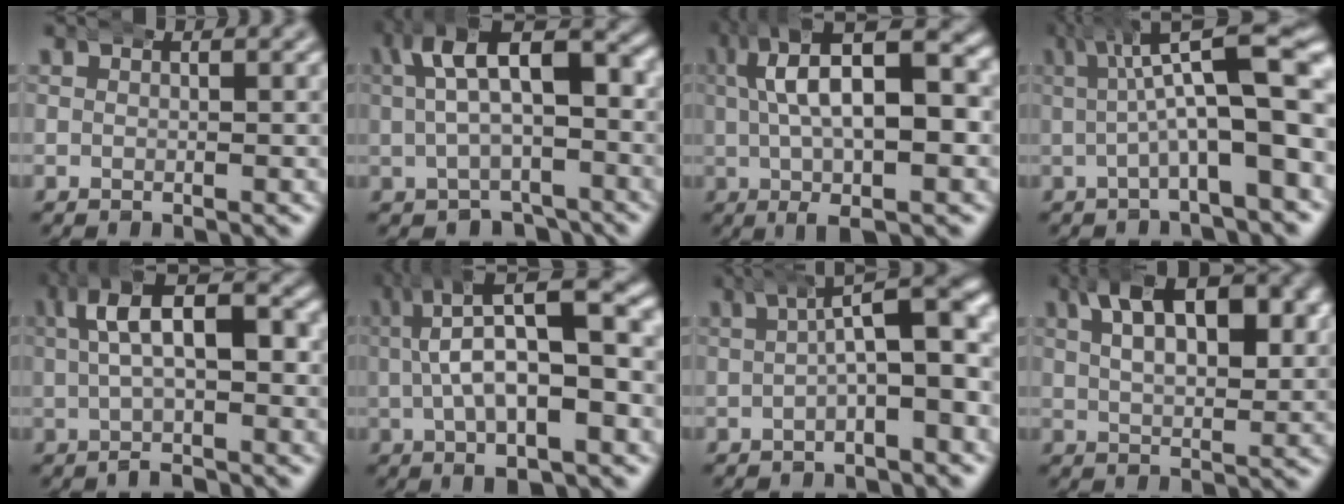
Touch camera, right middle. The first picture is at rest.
{"total": 9.0, "force": [-1.0, 5.6, 6.9], "torque": [-0.094, -0.004, -0.017]}
{"total": 13.9, "force": [2.3, 6.9, 11.9], "torque": [-0.166, 0.024, 0.024]}
{"total": 9.0, "force": [1.2, 3.0, 8.4], "torque": [-0.100, 0.018, 0.011]}
{"total": 8.8, "force": [0.7, 5.1, 7.1], "torque": [-0.097, 0.015, -0.005]}
{"total": 11.8, "force": [1.6, 5.2, 10.5], "torque": [-0.154, 0.014, 0.019]}
{"total": 6.1, "force": [0.3, 2.0, 5.7], "torque": [-0.062, 0.003, 0.003]}
{"total": 8.9, "force": [3.7, 4.4, 6.8], "torque": [-0.091, 0.013, 0.054]}